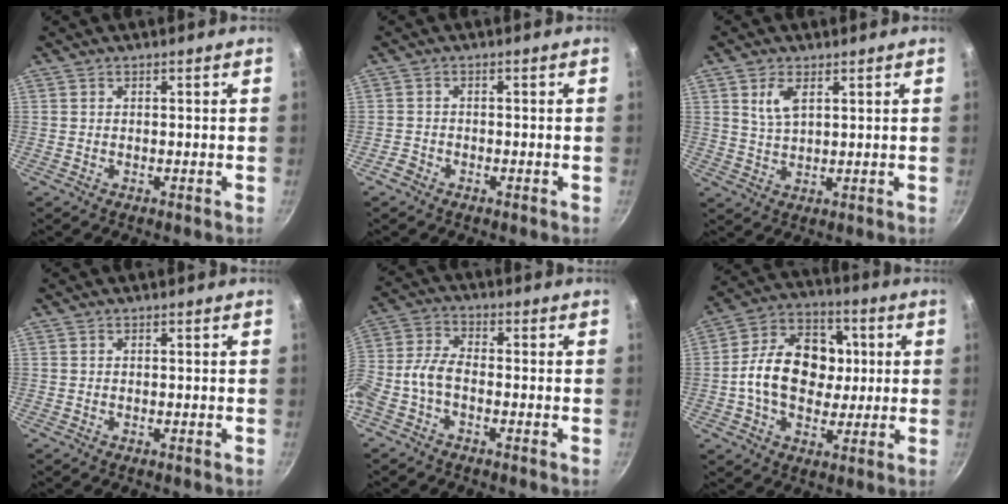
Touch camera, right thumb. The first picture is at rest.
{"total": 1.8, "force": [-1.4, 1.0, 0.5], "torque": [-0.013, 0.012, -0.028]}
{"total": 2.9, "force": [1.4, 1.9, 1.8], "torque": [-0.028, -0.005, 0.026]}
{"total": 0.0}
{"total": 6.5, "force": [-2.8, 3.3, 4.9], "torque": [-0.119, 0.033, -0.070]}
{"total": 16.8, "force": [0.5, 12.4, 11.4], "torque": [-0.153, 0.021, -0.008]}